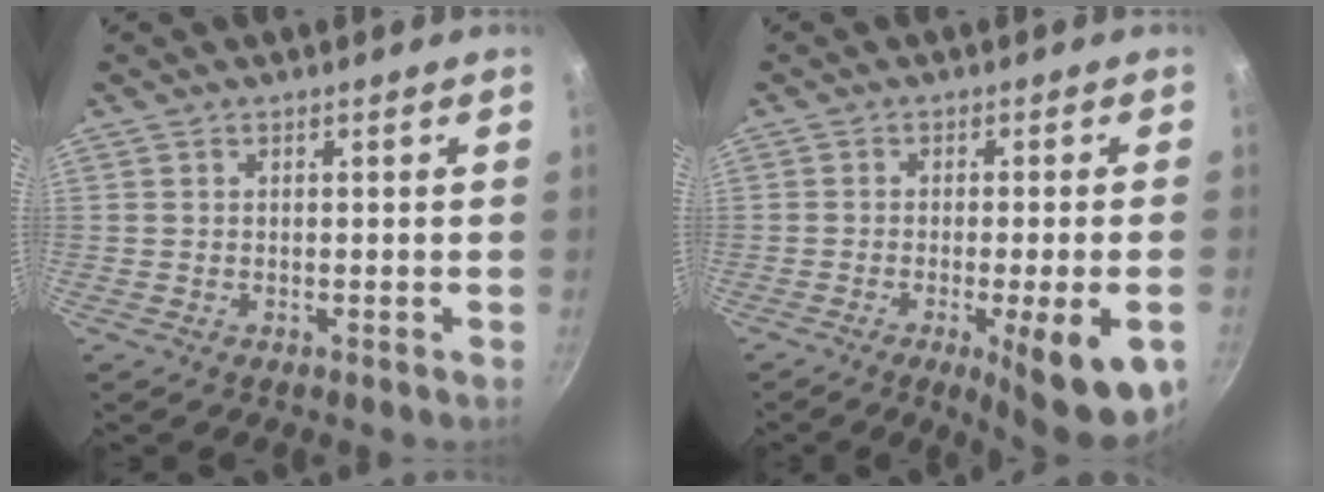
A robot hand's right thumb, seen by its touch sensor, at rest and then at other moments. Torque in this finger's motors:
{"motor_torque": [1.60, 1.39, 1.54, -0.46, 0.30]}